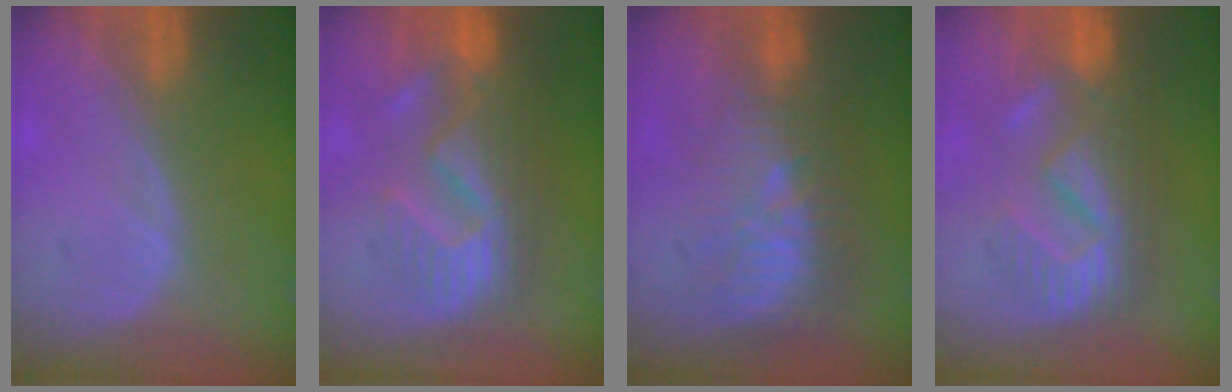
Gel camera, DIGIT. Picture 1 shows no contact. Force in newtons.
{"total": 11.1, "press": 9.8, "slide": 5.2}
{"total": 10.2, "press": 8.9, "slide": 4.9}
{"total": 9.2, "press": 8.9, "slide": 2.1}